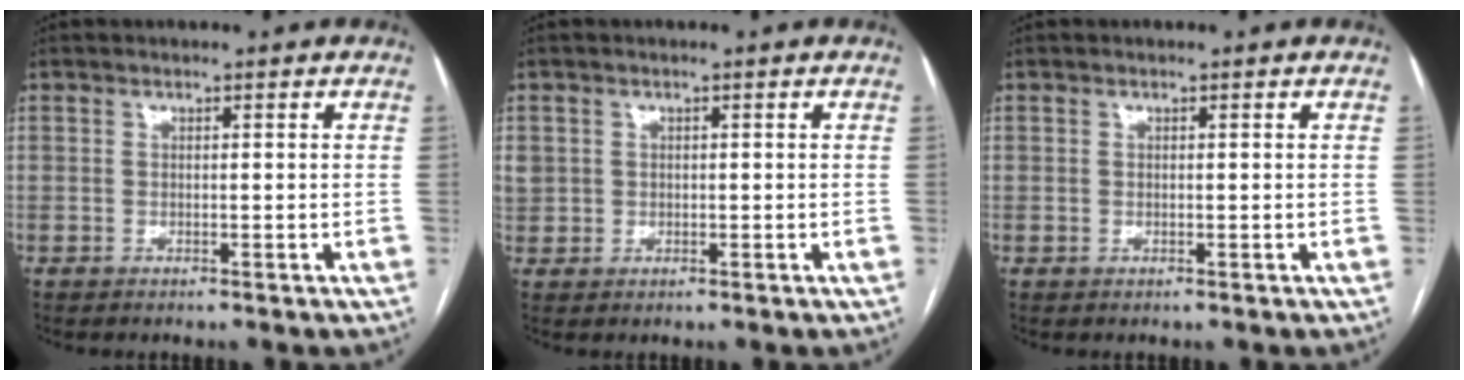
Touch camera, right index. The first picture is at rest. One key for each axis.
{"total": 3.0, "fx": 0.4, "fy": 2.9, "fz": 0.9, "tx": -0.026, "ty": 0.012, "tz": 0.018}
{"total": 0.0}